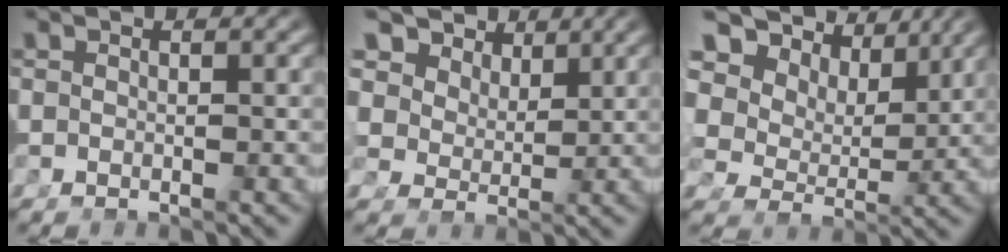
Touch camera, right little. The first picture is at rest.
{"total": 9.3, "force": [3.8, 6.8, 5.0], "torque": [-0.109, -0.005, 0.061]}
{"total": 13.0, "force": [5.9, 8.9, 7.5], "torque": [-0.150, 0.008, 0.086]}